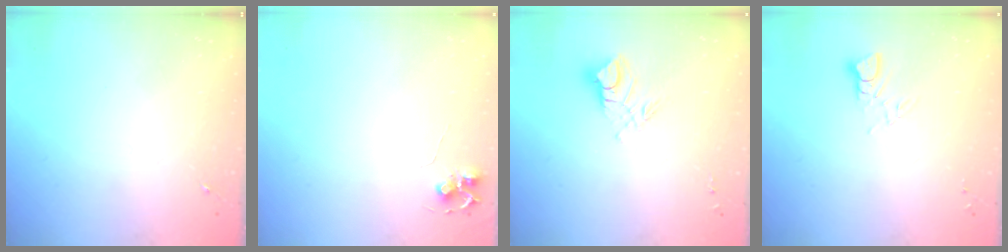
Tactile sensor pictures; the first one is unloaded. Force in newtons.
{"total": 5.9, "press": 5.9, "slide": 0.5}
{"total": 10.0, "press": 9.9, "slide": 1.0}
{"total": 3.2, "press": 3.2, "slide": 0.3}